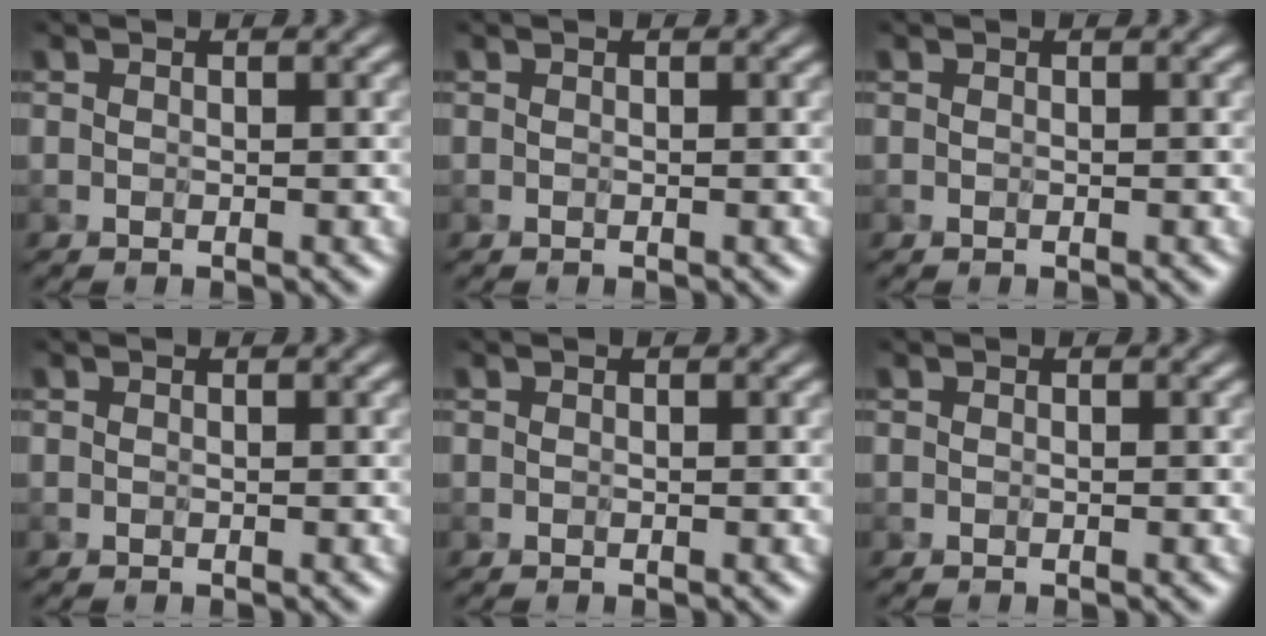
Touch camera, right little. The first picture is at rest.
{"total": 0.0}
{"total": 0.0}
{"total": 0.0}
{"total": 0.0}
{"total": 0.0}